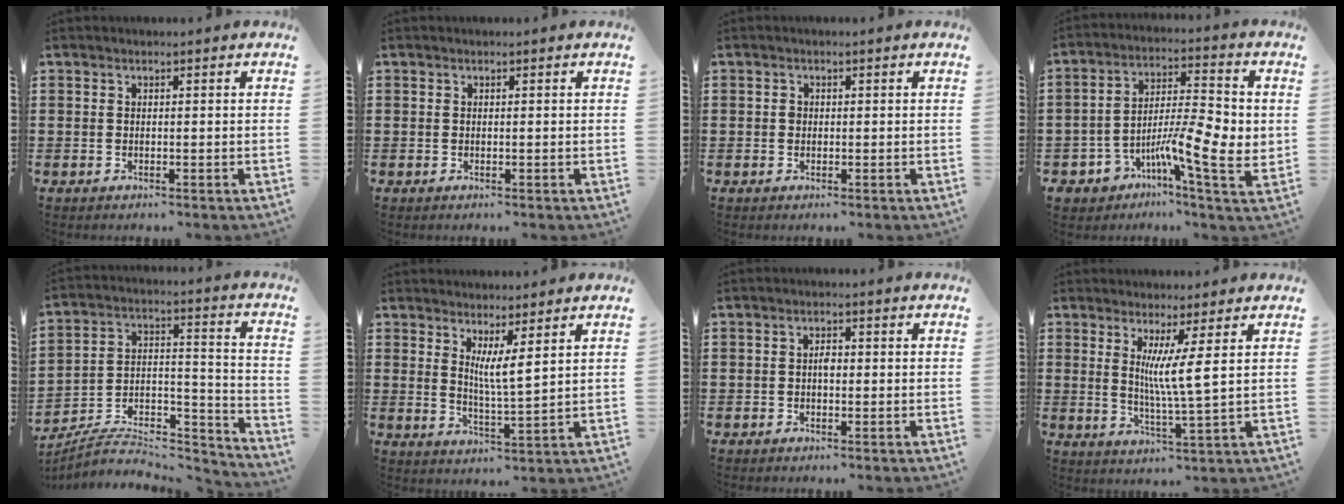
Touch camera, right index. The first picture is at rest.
{"total": 0.0}
{"total": 0.7, "force": [0.0, 0.7, 0.3], "torque": [-0.009, 0.004, 0.000]}
{"total": 9.5, "force": [-2.3, 3.2, 8.6], "torque": [-0.148, -0.013, -0.038]}
{"total": 5.9, "force": [-5.2, 2.1, 1.7], "torque": [-0.031, 0.003, -0.101]}
{"total": 4.4, "force": [2.7, 0.1, 3.5], "torque": [-0.077, -0.007, 0.046]}
{"total": 1.6, "force": [-0.2, 0.8, 1.3], "torque": [-0.026, 0.003, -0.004]}
{"total": 5.8, "force": [2.1, -0.5, 5.4], "torque": [-0.111, -0.011, 0.033]}